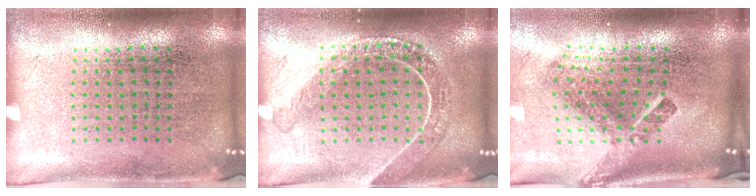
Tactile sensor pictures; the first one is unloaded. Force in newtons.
{"total": 1.8, "press": 1.6, "slide": 0.8}
{"total": 2.7, "press": 1.6, "slide": 2.1}